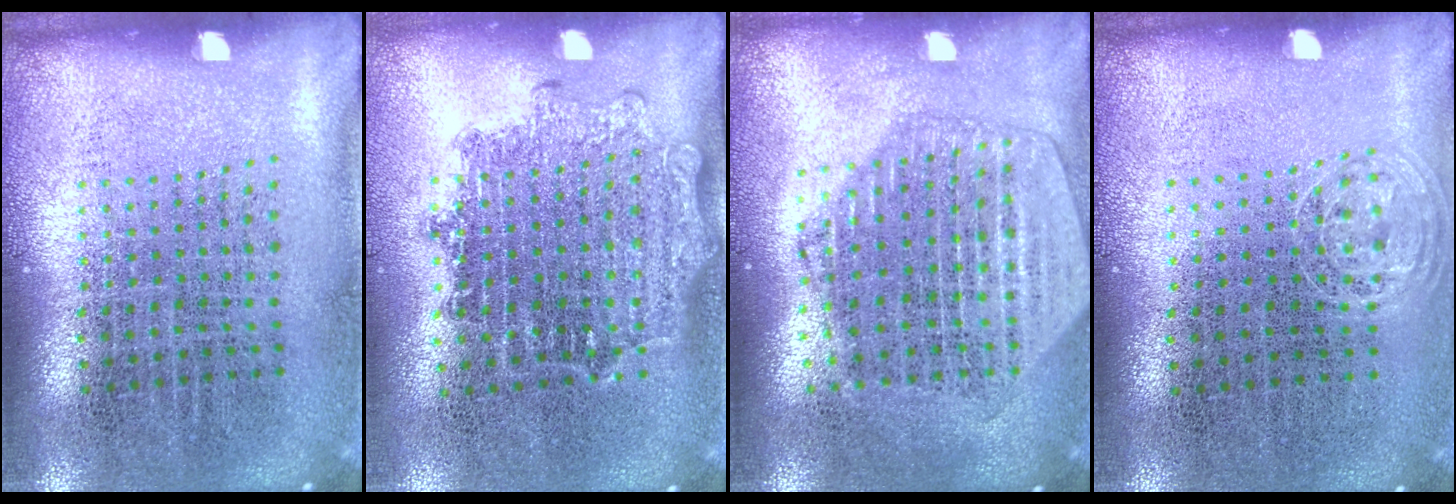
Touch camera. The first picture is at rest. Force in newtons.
{"total": 1.4, "press": 1.2, "slide": 0.7}
{"total": 2.1, "press": 1.9, "slide": 0.9}
{"total": 0.6, "press": 0.6, "slide": 0.3}